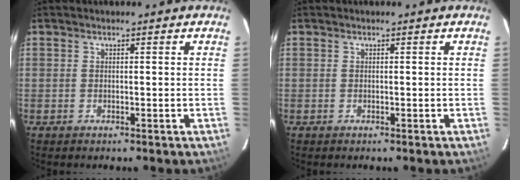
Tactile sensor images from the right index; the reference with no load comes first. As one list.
[{"total": 0.0}]